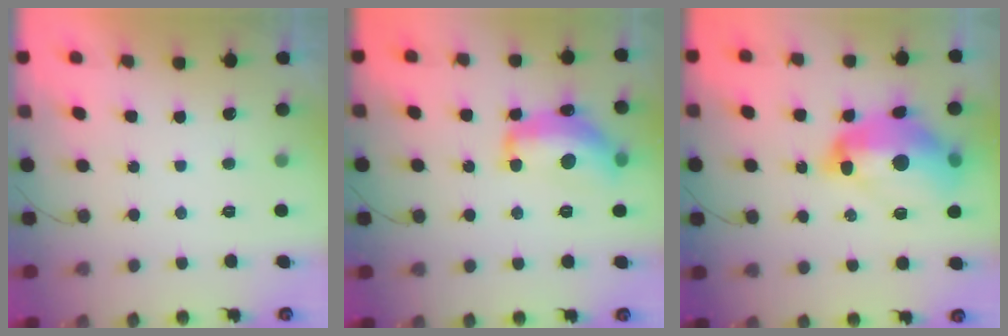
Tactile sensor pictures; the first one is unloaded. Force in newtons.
{"total": 15.5, "press": 15.5, "slide": 0.6}
{"total": 17.3, "press": 17.2, "slide": 1.8}